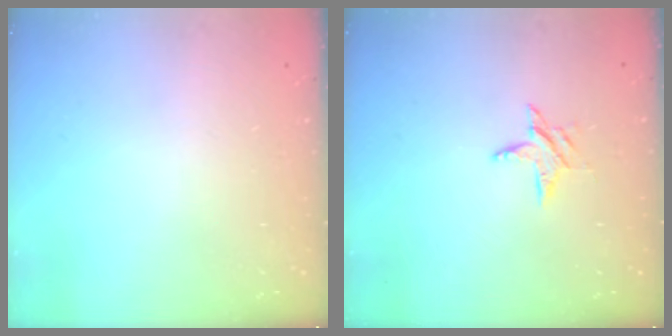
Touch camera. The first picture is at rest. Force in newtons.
{"total": 6.1, "press": 6.1, "slide": 0.5}